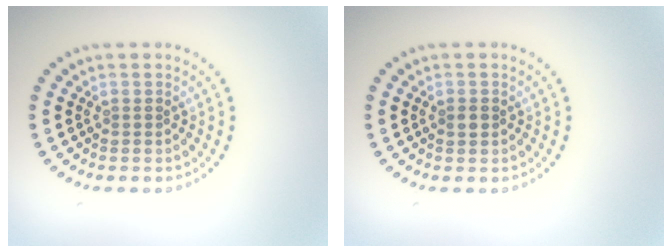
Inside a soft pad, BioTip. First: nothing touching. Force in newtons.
{"total": 1.2, "press": 1.2, "slide": 0.0}